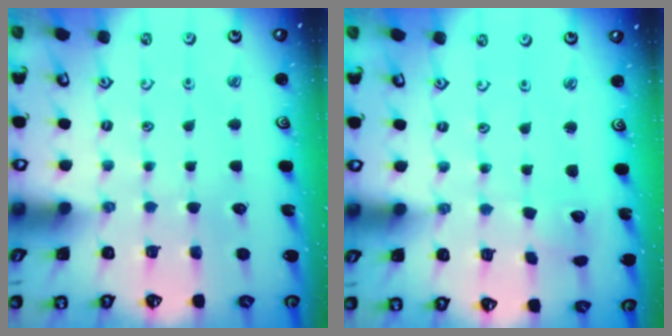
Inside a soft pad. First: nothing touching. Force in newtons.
{"total": 2.6, "press": 2.6, "slide": 0.3}